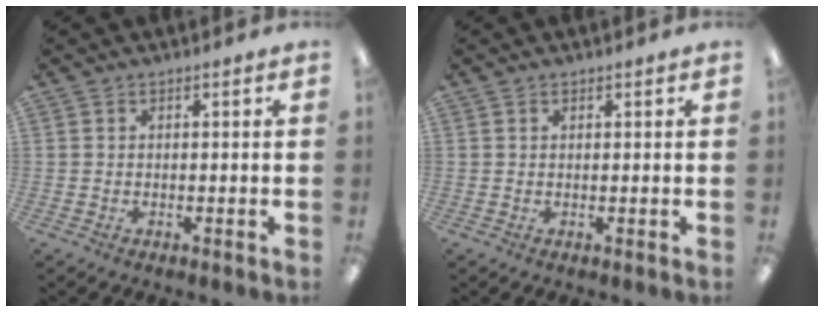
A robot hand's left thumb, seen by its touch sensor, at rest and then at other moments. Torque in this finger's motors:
{"motor_torque": [0.16, 0.07, -0.59, 0.24, -0.03]}